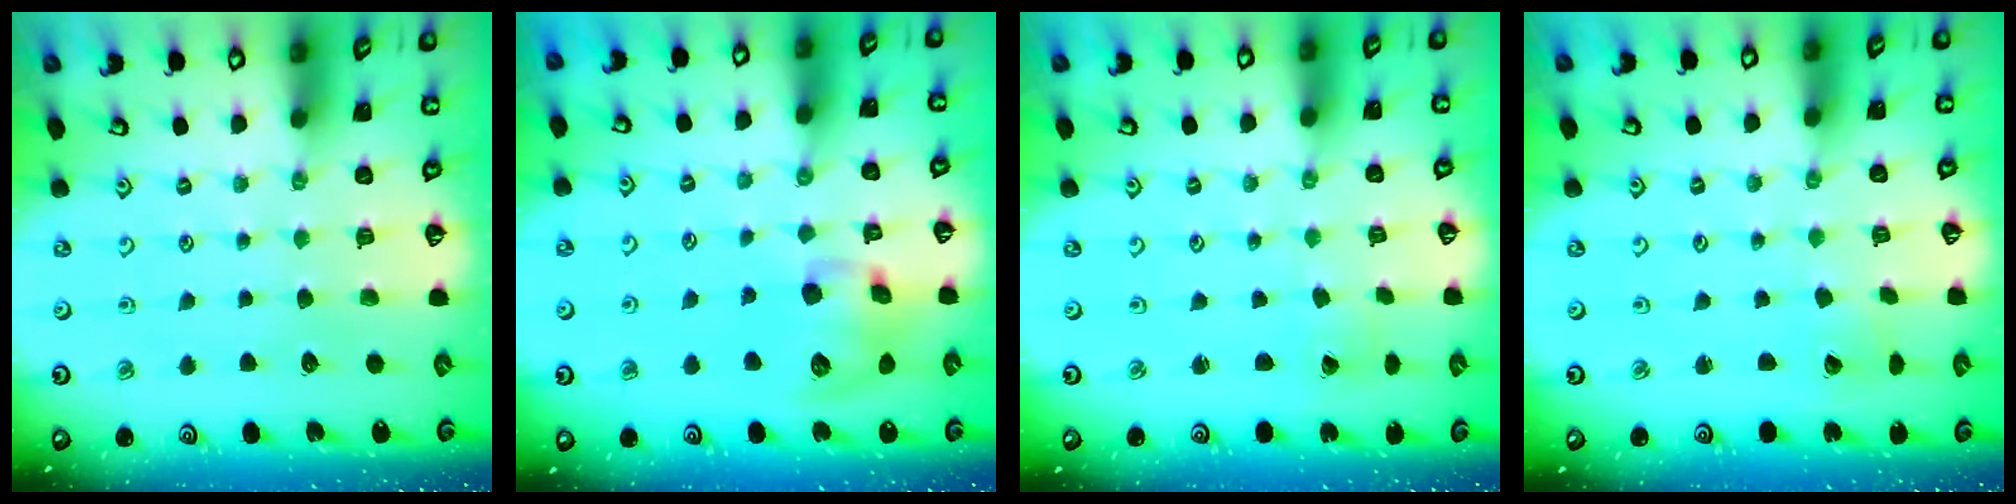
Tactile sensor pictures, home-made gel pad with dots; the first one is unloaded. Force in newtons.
{"total": 12.5, "press": 12.4, "slide": 1.7}
{"total": 0.0}
{"total": 2.1, "press": 2.1, "slide": 0.2}